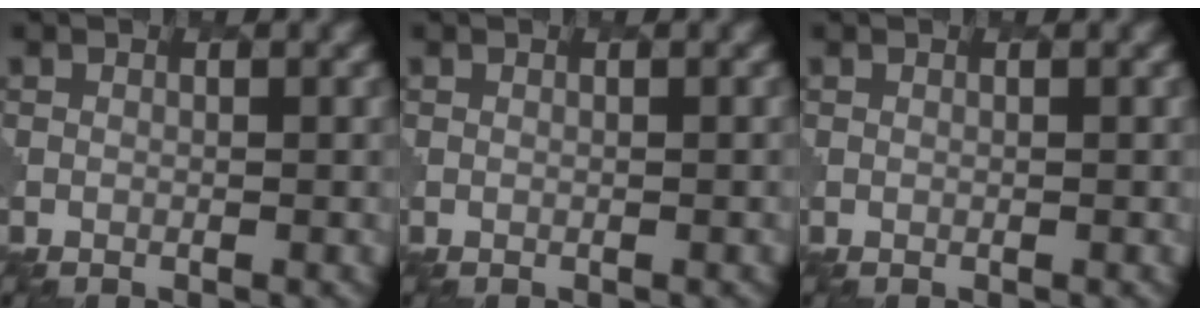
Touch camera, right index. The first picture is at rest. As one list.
[{"total": 0.0}, {"total": 0.0}]